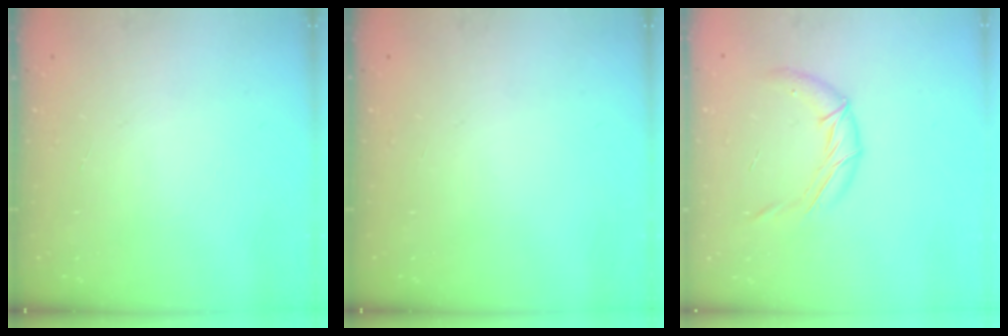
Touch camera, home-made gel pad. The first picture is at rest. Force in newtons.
{"total": 0.0}
{"total": 9.5, "press": 9.4, "slide": 1.1}